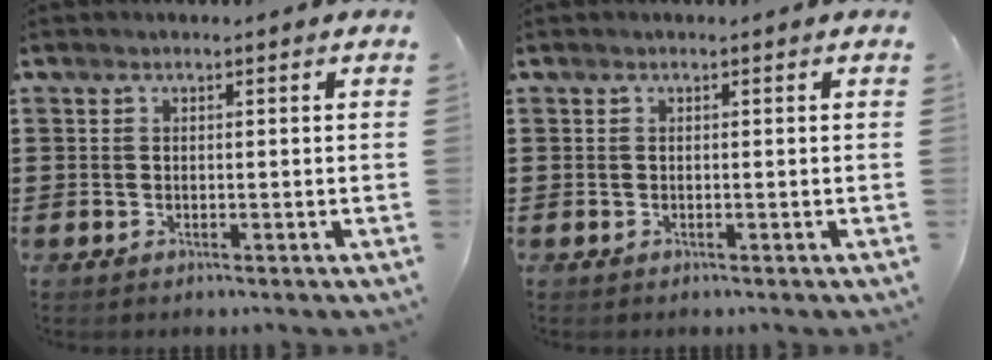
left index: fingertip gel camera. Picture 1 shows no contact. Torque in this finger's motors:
{"motor_torque": [0.00, 0.00, 0.00, 0.00]}